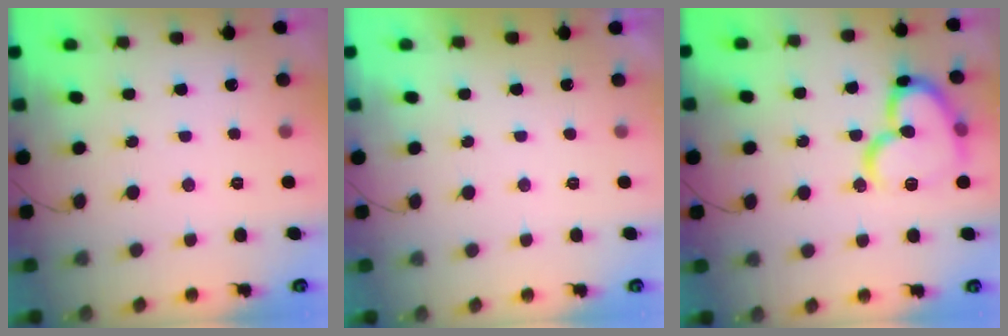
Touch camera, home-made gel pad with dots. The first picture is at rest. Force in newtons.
{"total": 1.0, "press": 1.0, "slide": 0.2}
{"total": 18.3, "press": 18.2, "slide": 2.3}